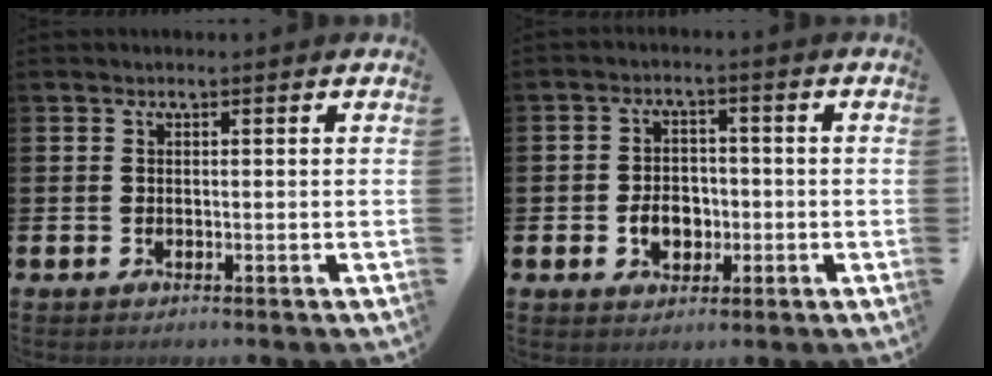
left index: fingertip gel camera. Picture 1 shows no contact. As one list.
[{"total": 4.3, "force": [-1.1, 3.2, 2.6], "torque": [-0.039, -0.001, -0.026]}]